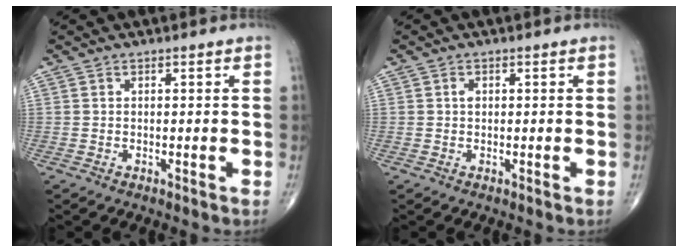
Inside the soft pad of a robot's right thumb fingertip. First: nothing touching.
{"total": 0.9, "force": [0.2, 0.7, 0.6], "torque": [-0.008, 0.001, 0.001]}